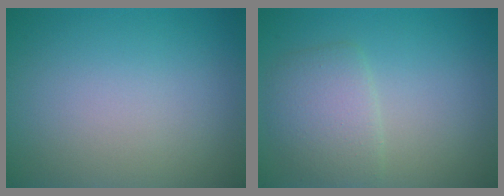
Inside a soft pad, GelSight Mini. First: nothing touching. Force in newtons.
{"total": 3.2, "press": 3.2, "slide": 0.2}